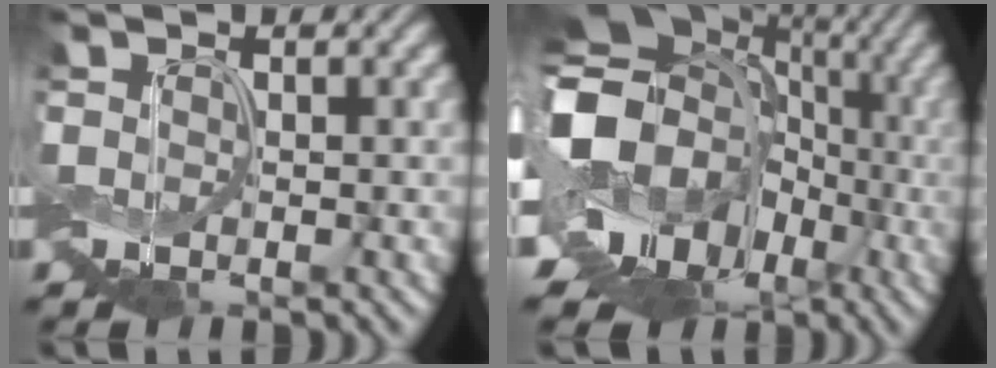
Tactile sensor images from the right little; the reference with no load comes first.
{"total": 16.2, "force": [-3.3, 13.2, 8.8], "torque": [-0.164, -0.010, -0.067]}